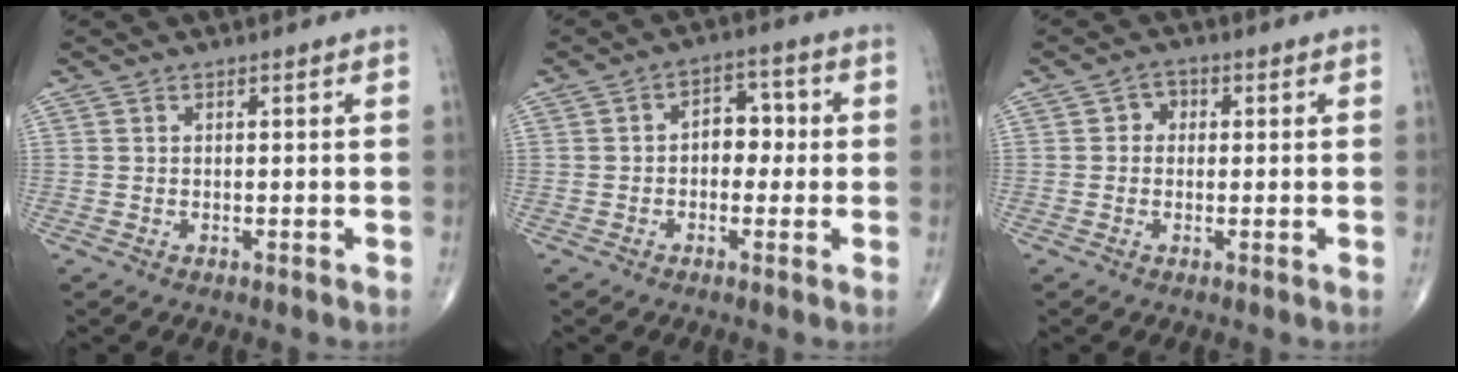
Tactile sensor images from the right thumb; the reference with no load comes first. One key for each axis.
{"total": 5.8, "fx": -0.2, "fy": 4.1, "fz": 4.1, "tx": -0.028, "ty": 0.021, "tz": -0.012}
{"total": 2.5, "fx": 0.2, "fy": 2.2, "fz": 1.2, "tx": -0.001, "ty": 0.008, "tz": -0.005}